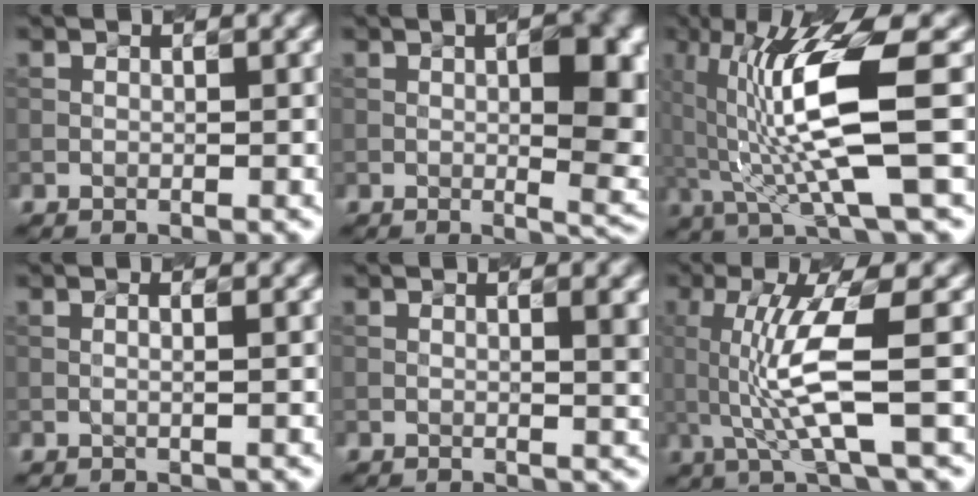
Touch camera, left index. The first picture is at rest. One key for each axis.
{"total": 8.8, "fx": 0.8, "fy": 2.8, "fz": 8.3, "tx": -0.078, "ty": 0.013, "tz": 0.017}
{"total": 8.8, "fx": 0.1, "fy": 1.5, "fz": 8.7, "tx": -0.158, "ty": -0.007, "tz": 0.024}
{"total": 1.0, "fx": 0.1, "fy": 0.3, "fz": 0.9, "tx": -0.010, "ty": 0.005, "tz": -0.006}
{"total": 3.0, "fx": 0.8, "fy": 1.0, "fz": 2.7, "tx": -0.018, "ty": 0.008, "tz": 0.012}
{"total": 6.1, "fx": -0.2, "fy": 0.9, "fz": 6.0, "tx": -0.126, "ty": -0.001, "tz": 0.014}